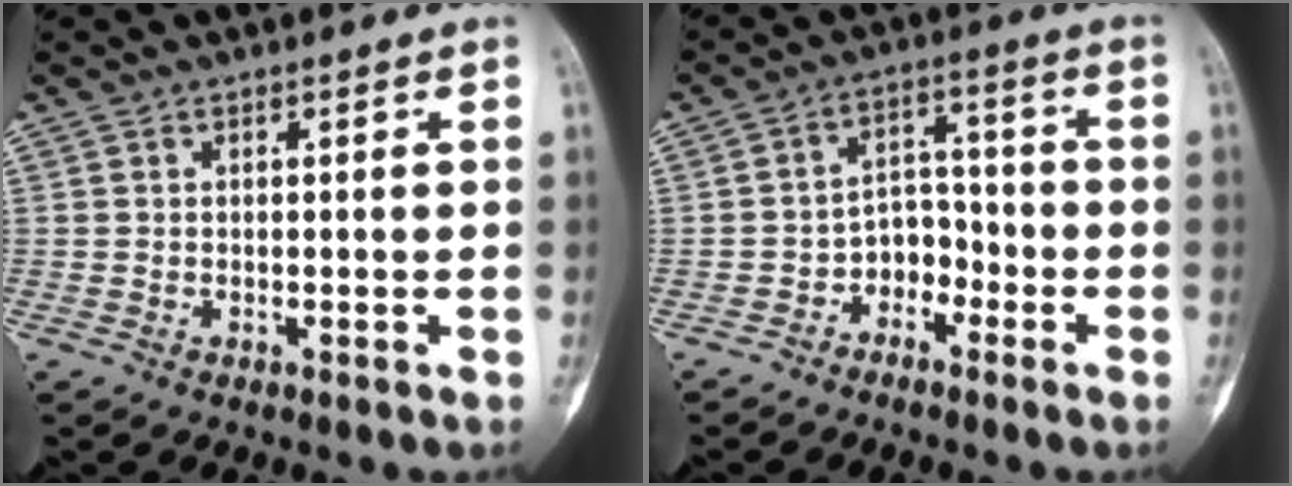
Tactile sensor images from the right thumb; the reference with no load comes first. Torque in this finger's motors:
{"motor_torque": [-0.42, -0.23, -0.20, -0.22, -0.08]}